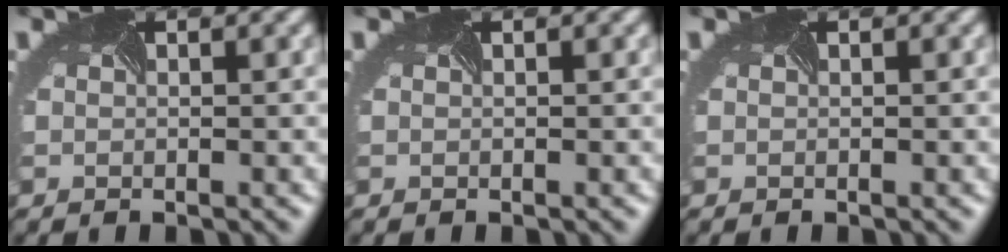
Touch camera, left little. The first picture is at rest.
{"total": 0.0}
{"total": 0.0}